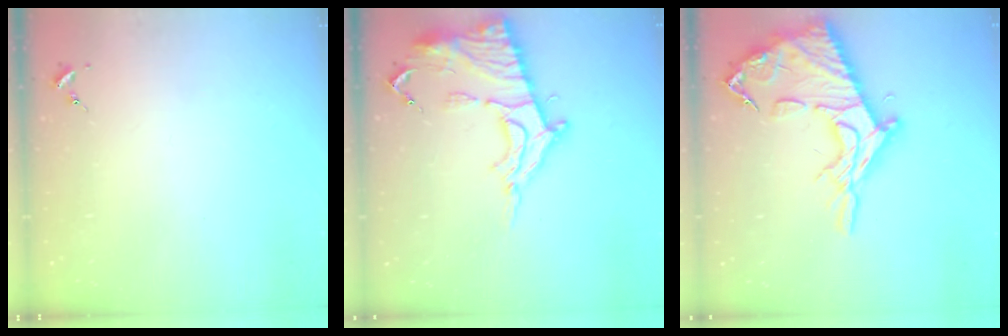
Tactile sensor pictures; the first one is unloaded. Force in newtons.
{"total": 16.6, "press": 16.5, "slide": 1.5}
{"total": 19.4, "press": 19.4, "slide": 1.4}